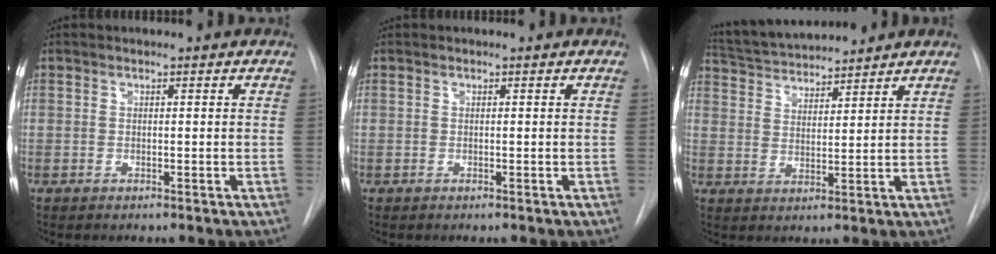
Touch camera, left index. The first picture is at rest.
{"total": 0.0}
{"total": 10.4, "force": [9.9, 1.0, 2.8], "torque": [-0.060, 0.026, 0.173]}